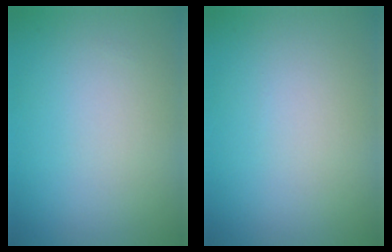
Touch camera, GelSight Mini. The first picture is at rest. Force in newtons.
{"total": 0.0}